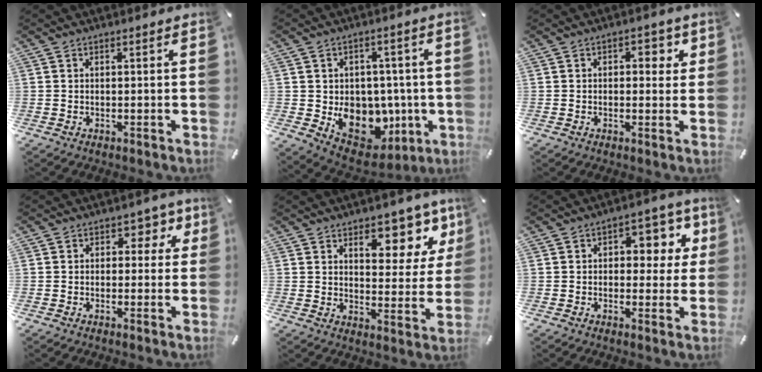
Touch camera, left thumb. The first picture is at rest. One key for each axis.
{"total": 13.0, "fx": -1.7, "fy": 11.1, "fz": 6.6, "tx": -0.088, "ty": -0.013, "tz": -0.009}
{"total": 3.4, "fx": 0.4, "fy": 2.2, "fz": 2.6, "tx": -0.022, "ty": -0.001, "tz": -0.006}
{"total": 4.8, "fx": 1.3, "fy": 3.8, "fz": 2.6, "tx": -0.011, "ty": -0.004, "tz": 0.013}
{"total": 11.4, "fx": 7.1, "fy": 6.1, "fz": 6.4, "tx": -0.056, "ty": -0.054, "tz": 0.114}
{"total": 8.7, "fx": 2.1, "fy": 5.9, "fz": 6.1, "tx": -0.062, "ty": -0.010, "tz": 0.028}